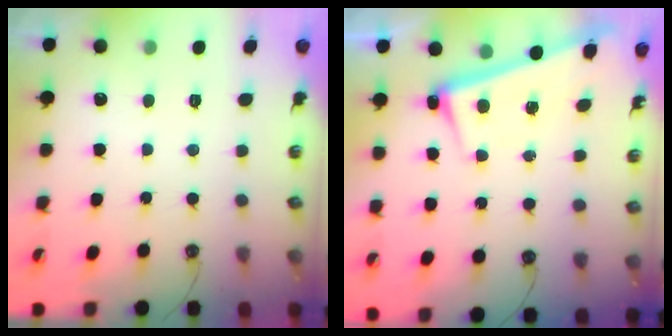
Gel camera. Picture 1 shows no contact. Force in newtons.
{"total": 2.7, "press": 2.5, "slide": 0.9}